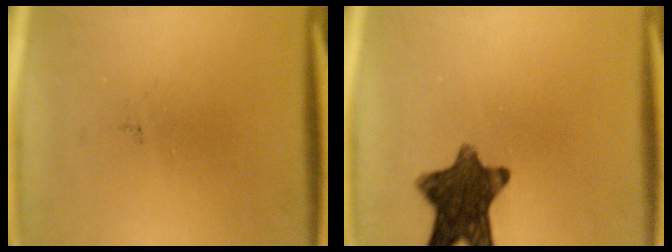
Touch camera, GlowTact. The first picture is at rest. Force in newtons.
{"total": 11.2}